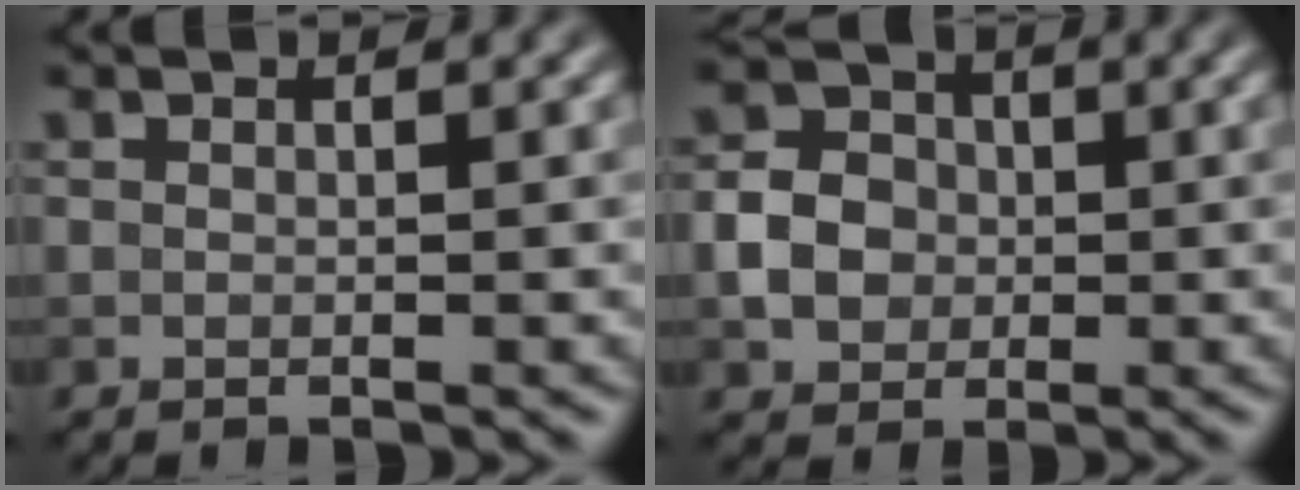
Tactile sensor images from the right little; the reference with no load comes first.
{"total": 3.5, "force": [-0.6, 3.0, 1.6], "torque": [-0.027, 0.004, -0.014]}